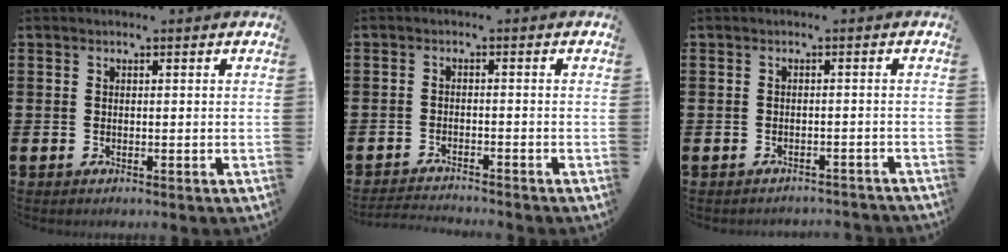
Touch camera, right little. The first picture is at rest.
{"total": 1.8, "force": [-1.8, -0.2, 0.0], "torque": [-0.002, 0.001, -0.036]}
{"total": 1.1, "force": [-1.1, 0.0, 0.0], "torque": [-0.002, 0.002, -0.023]}